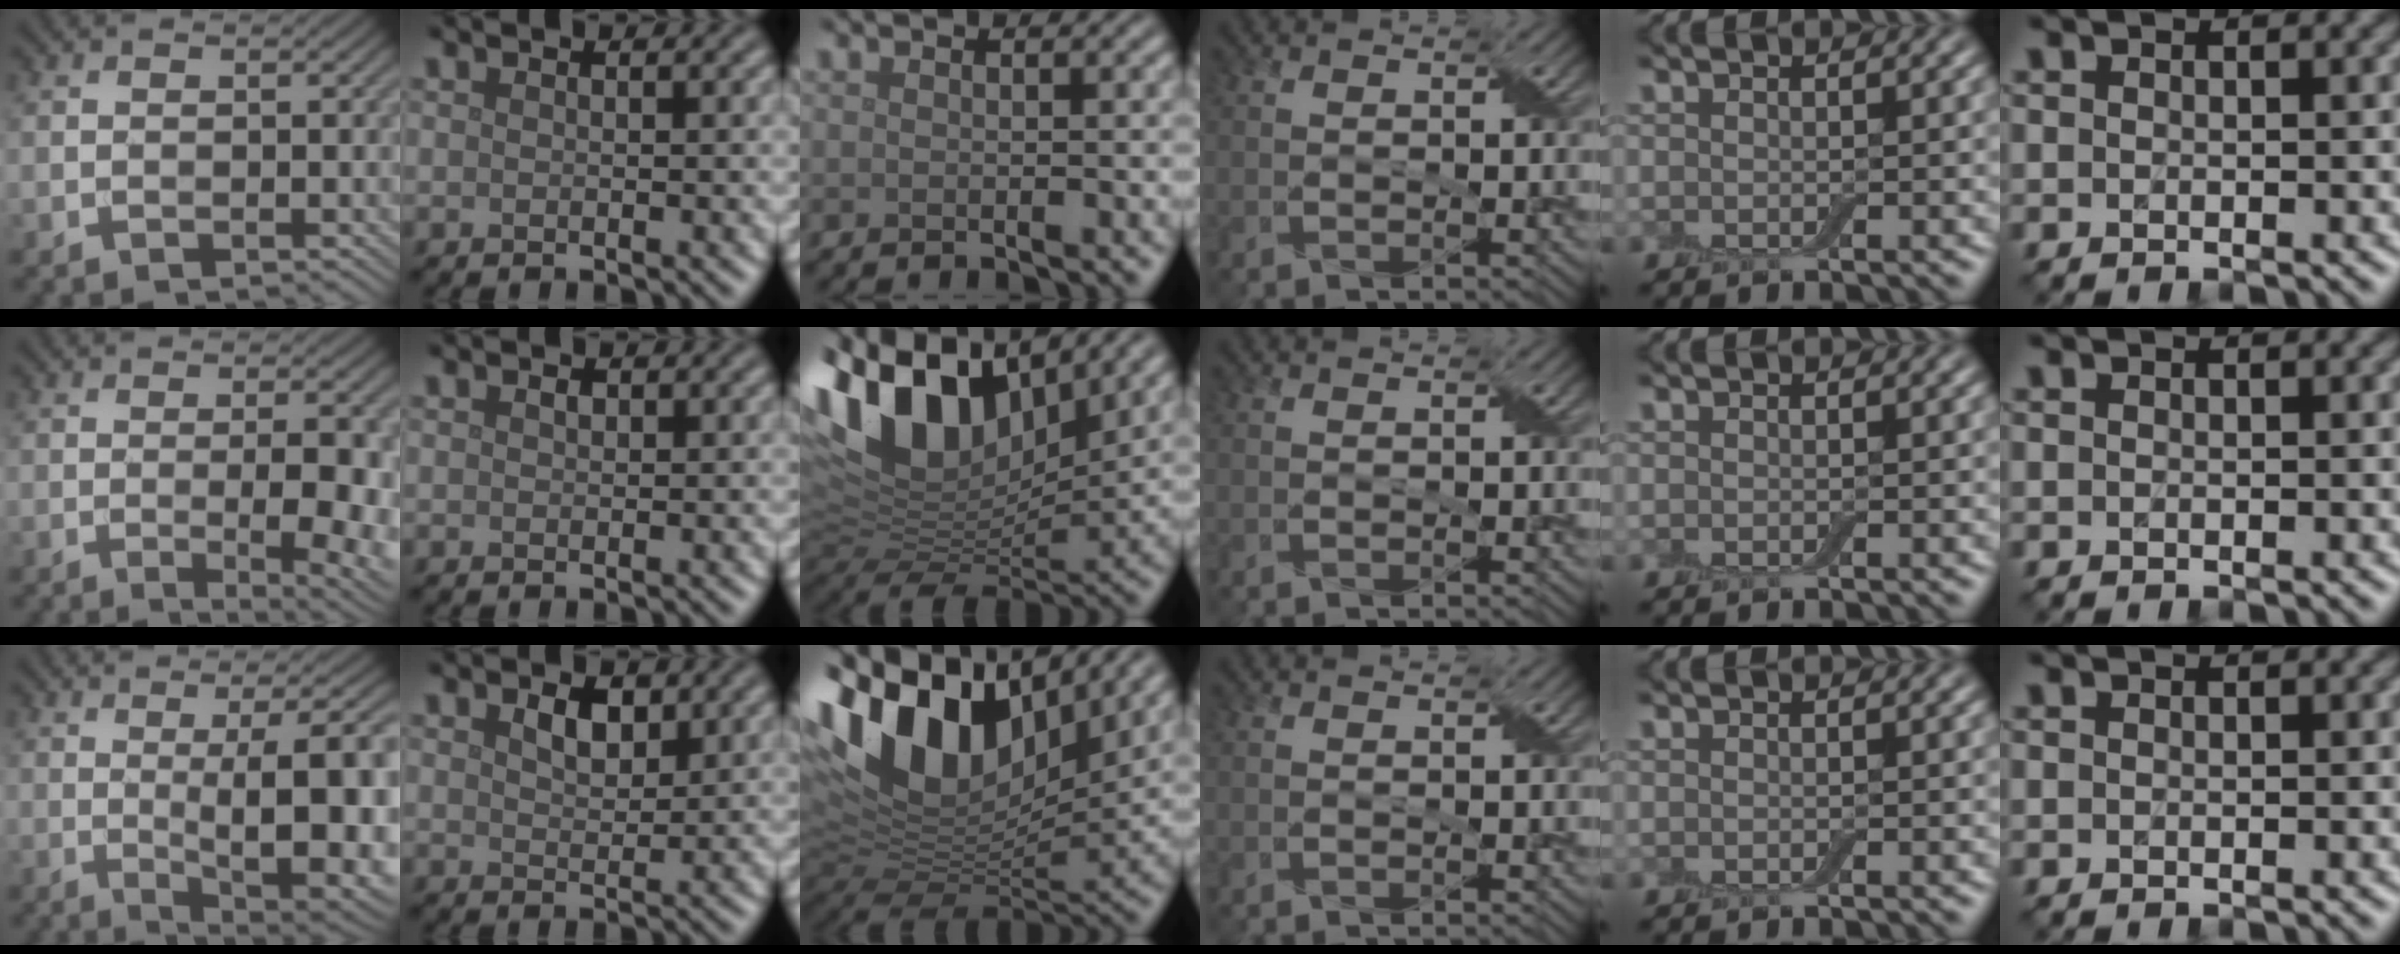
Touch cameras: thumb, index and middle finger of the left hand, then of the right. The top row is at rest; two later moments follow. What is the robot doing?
{"motion": "wrap", "object": "adhesive wrap"}